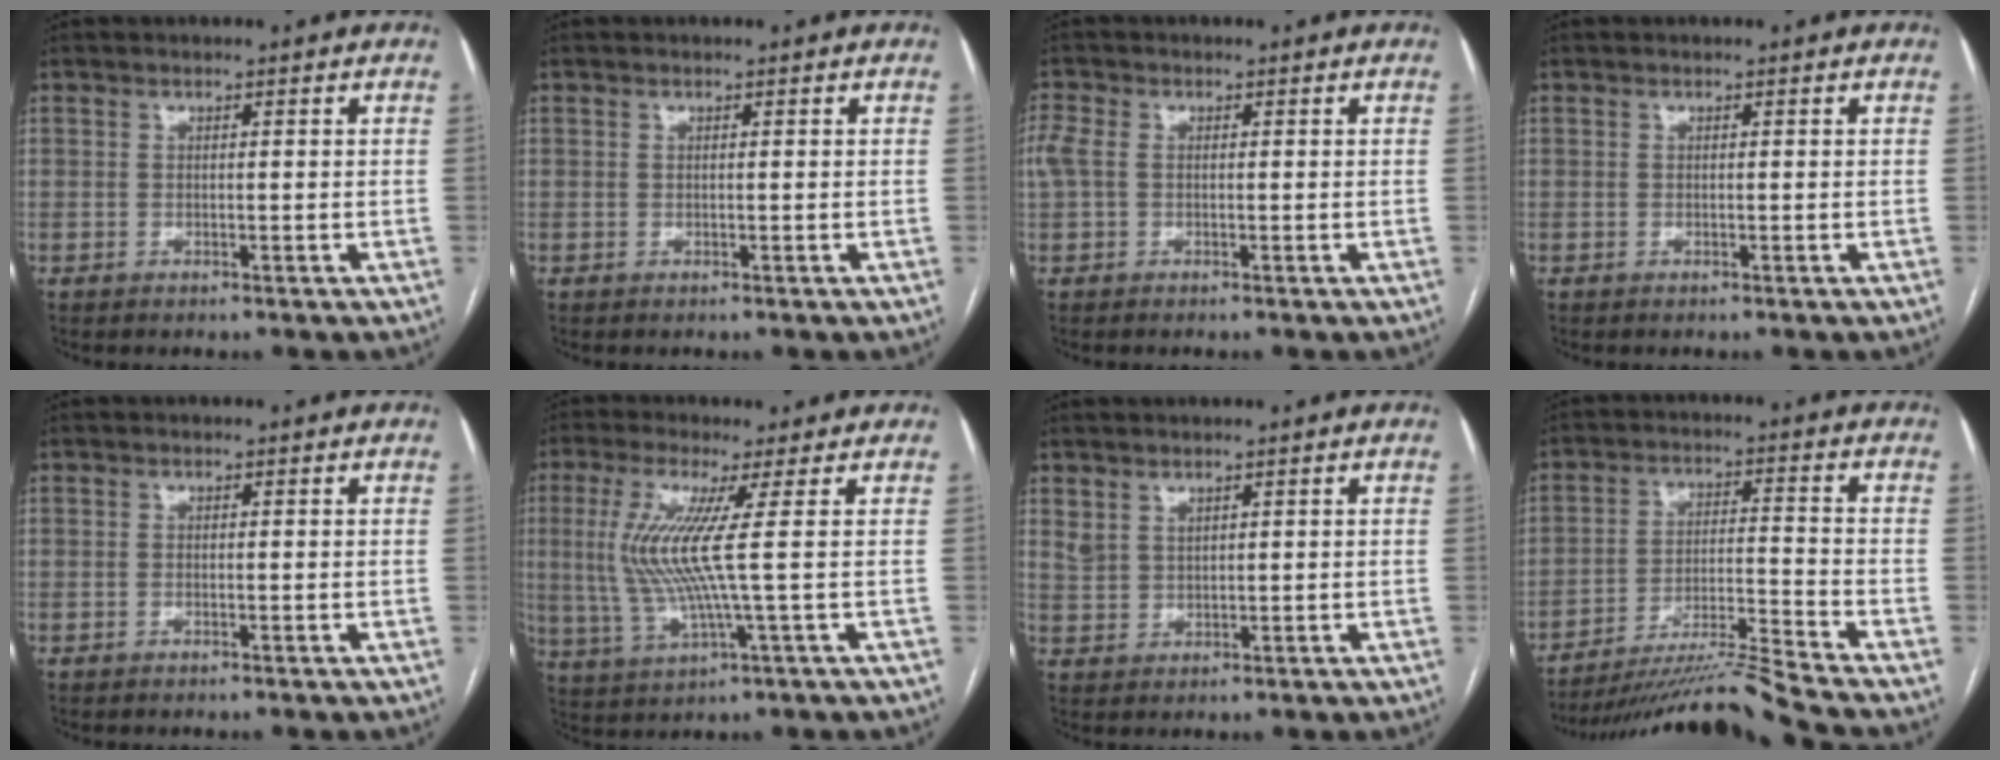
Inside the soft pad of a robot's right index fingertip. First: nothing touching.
{"total": 0.0}
{"total": 2.8, "force": [-0.1, 1.8, 2.1], "torque": [-0.073, 0.013, -0.005]}
{"total": 0.0}
{"total": 0.0}
{"total": 9.2, "force": [1.2, -0.9, 9.1], "torque": [-0.205, -0.005, 0.024]}
{"total": 2.6, "force": [2.2, 1.3, 0.4], "torque": [-0.014, 0.010, 0.050]}
{"total": 12.8, "force": [-11.8, -4.0, 3.0], "torque": [-0.037, 0.003, -0.203]}